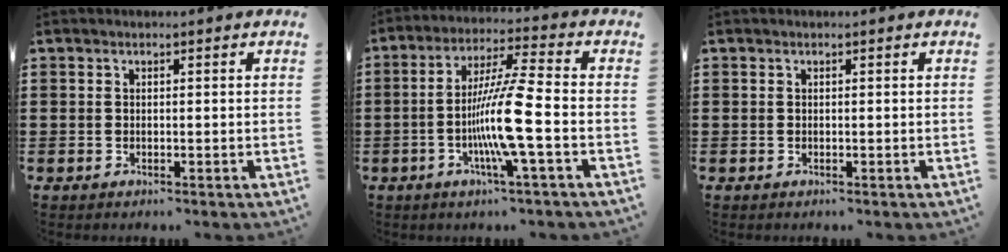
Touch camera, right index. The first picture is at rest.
{"total": 10.8, "force": [-2.9, -0.1, 10.4], "torque": [-0.206, -0.013, -0.063]}
{"total": 0.0}